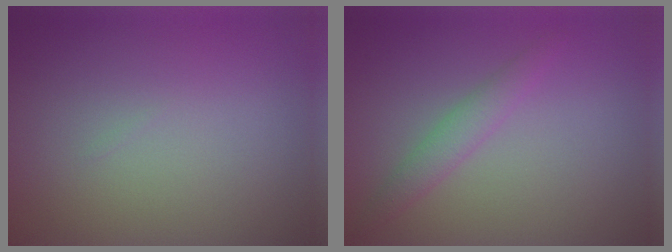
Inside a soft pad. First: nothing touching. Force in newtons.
{"total": 1.8, "press": 1.8, "slide": 0.0}